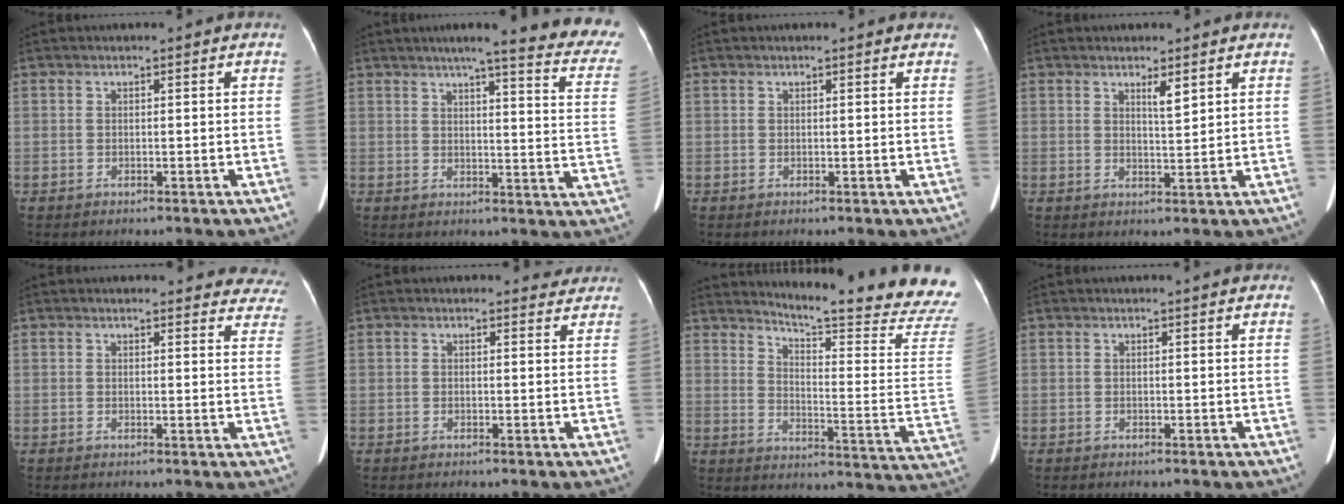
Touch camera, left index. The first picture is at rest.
{"total": 21.6, "force": [18.3, 0.7, 11.4], "torque": [-0.139, -0.056, 0.204]}
{"total": 1.8, "force": [1.7, 0.3, 0.7], "torque": [-0.010, 0.005, 0.013]}
{"total": 2.2, "force": [1.5, 0.1, 1.7], "torque": [-0.032, -0.002, 0.028]}
{"total": 15.8, "force": [15.1, 3.9, 2.8], "torque": [0.006, -0.049, 0.138]}
{"total": 2.3, "force": [2.1, 0.9, -0.1], "torque": [0.004, -0.006, 0.008]}
{"total": 23.1, "force": [21.6, -0.9, 8.2], "torque": [-0.125, -0.148, 0.255]}
{"total": 1.7, "force": [1.5, 0.0, 0.8], "torque": [-0.012, 0.007, 0.013]}